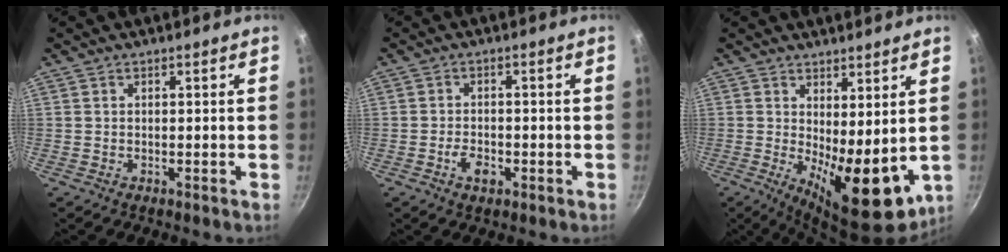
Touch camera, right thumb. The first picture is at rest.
{"total": 3.7, "force": [-1.6, 2.1, 2.5], "torque": [-0.041, 0.010, -0.030]}
{"total": 12.4, "force": [0.5, 4.7, 11.5], "torque": [-0.139, -0.028, 0.021]}